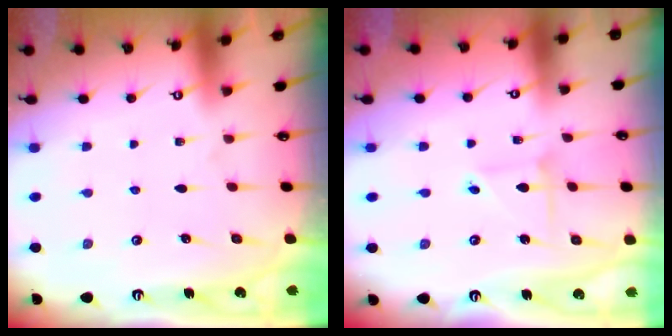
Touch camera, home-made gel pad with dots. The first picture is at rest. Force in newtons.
{"total": 2.4, "press": 2.4, "slide": 0.3}